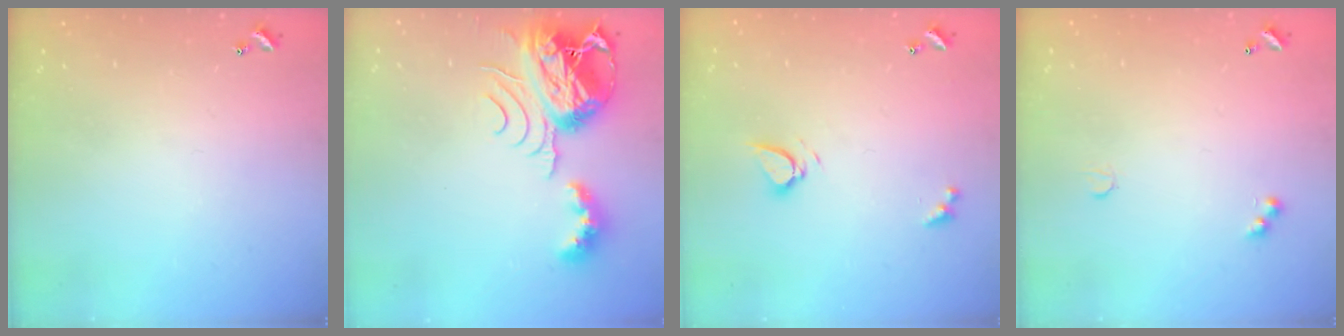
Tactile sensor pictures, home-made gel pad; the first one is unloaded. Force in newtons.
{"total": 10.6, "press": 10.5, "slide": 1.3}
{"total": 3.6, "press": 3.6, "slide": 0.2}
{"total": 2.5, "press": 2.4, "slide": 0.5}